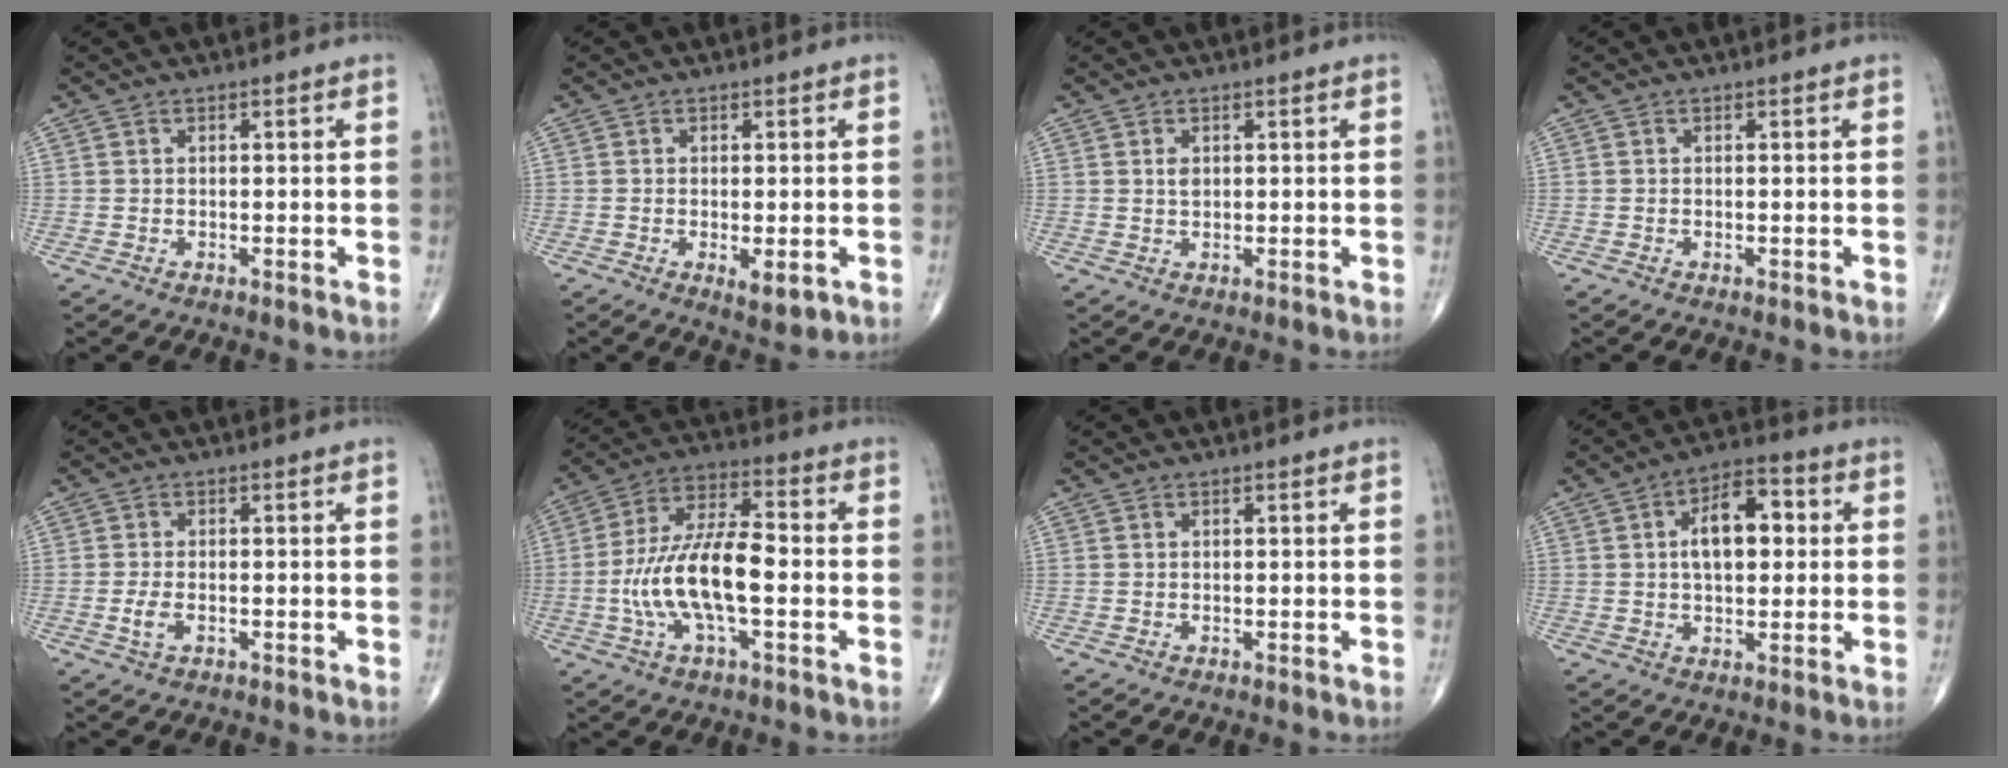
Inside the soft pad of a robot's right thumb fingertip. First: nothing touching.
{"total": 3.9, "force": [-1.1, 1.5, 3.4], "torque": [-0.050, -0.010, -0.012]}
{"total": 1.5, "force": [0.5, 0.9, 1.1], "torque": [-0.017, -0.004, 0.010]}
{"total": 0.0}
{"total": 2.5, "force": [-0.7, 1.3, 2.0], "torque": [-0.042, 0.004, -0.013]}
{"total": 15.5, "force": [-2.7, 5.9, 14.1], "torque": [-0.277, 0.034, -0.054]}
{"total": 0.0}
{"total": 10.8, "force": [1.8, 5.9, 8.8], "torque": [-0.119, 0.016, 0.023]}